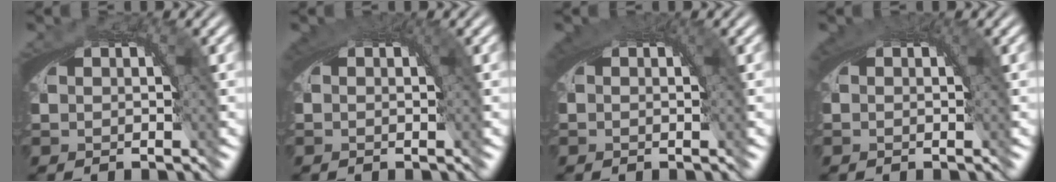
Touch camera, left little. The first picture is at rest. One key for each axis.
{"total": 0.8, "fx": 0.2, "fy": 0.5, "fz": 0.6, "tx": -0.008, "ty": -0.004, "tz": 0.003}
{"total": 1.0, "fx": 0.1, "fy": 0.6, "fz": 0.8, "tx": -0.009, "ty": -0.004, "tz": 0.003}
{"total": 0.6, "fx": 0.1, "fy": 0.4, "fz": 0.4, "tx": -0.005, "ty": -0.004, "tz": 0.002}